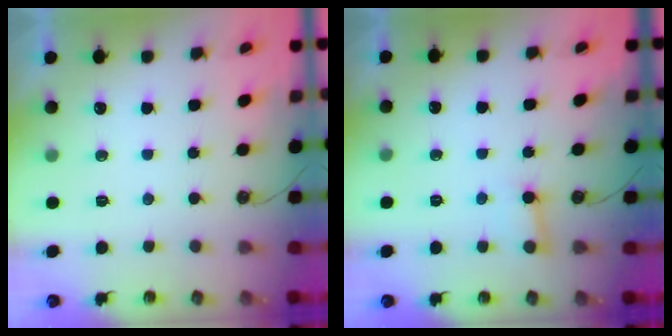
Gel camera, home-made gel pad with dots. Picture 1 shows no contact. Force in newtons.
{"total": 3.7, "press": 3.7, "slide": 0.3}